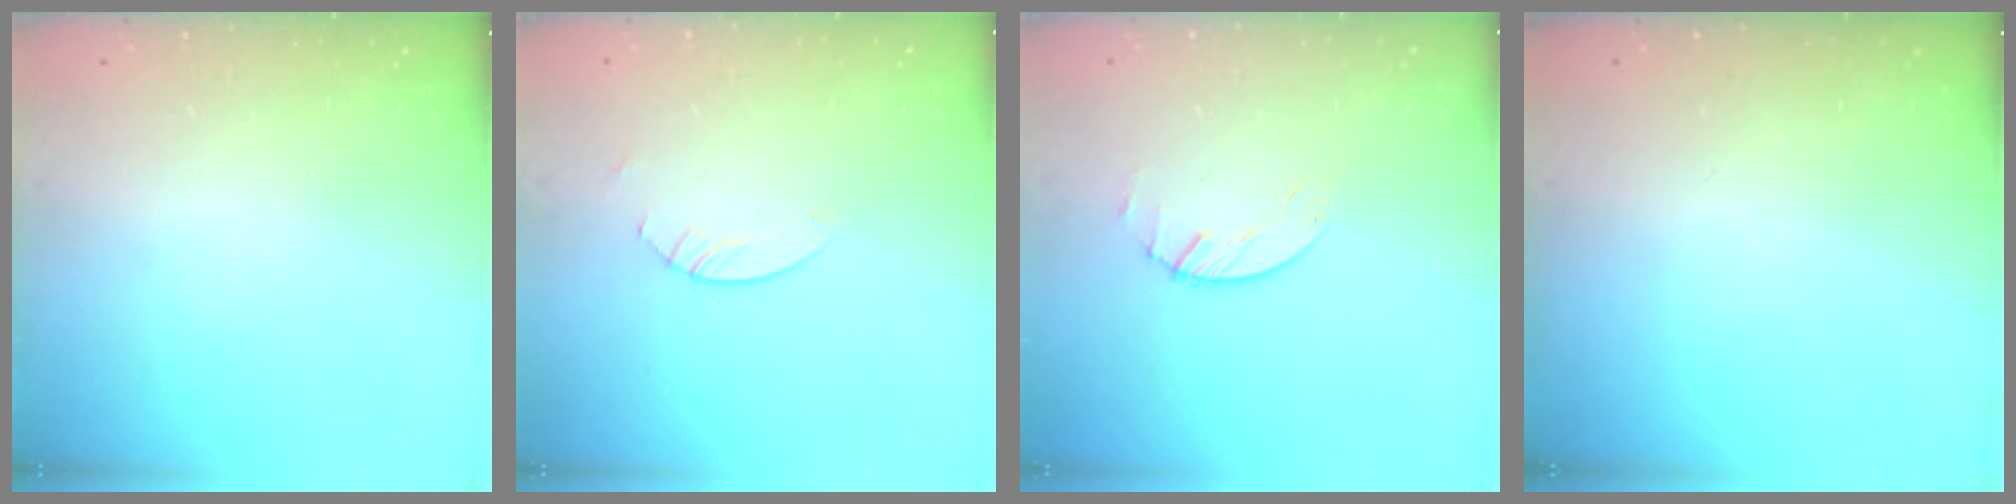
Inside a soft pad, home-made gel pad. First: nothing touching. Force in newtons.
{"total": 3.0, "press": 2.9, "slide": 0.3}
{"total": 0.8, "press": 0.8, "slide": 0.2}
{"total": 0.0}